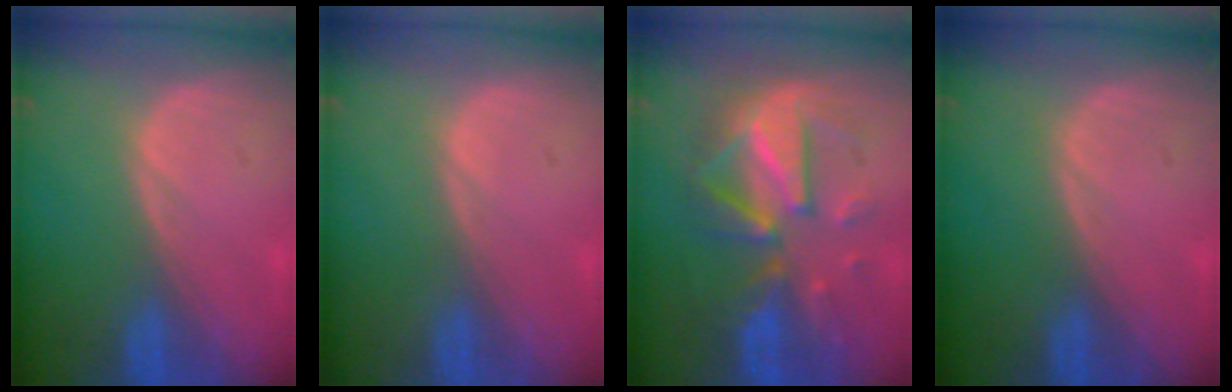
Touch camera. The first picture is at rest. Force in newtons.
{"total": 0.0}
{"total": 10.3, "press": 10.3, "slide": 0.8}
{"total": 0.0}